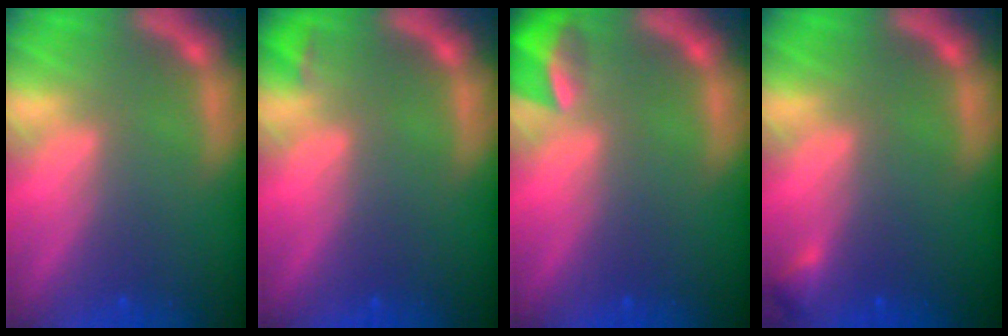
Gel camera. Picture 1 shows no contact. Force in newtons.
{"total": 0.9}
{"total": 3.4}
{"total": 0.9}